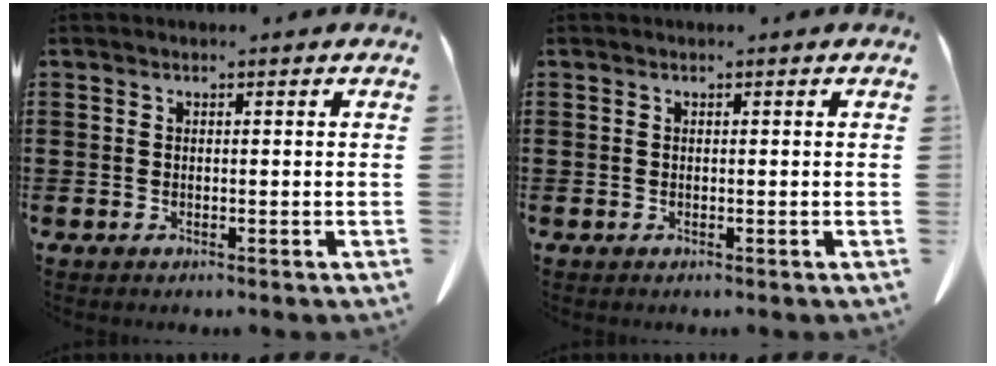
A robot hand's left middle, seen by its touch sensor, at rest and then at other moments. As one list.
[{"total": 0.0}]